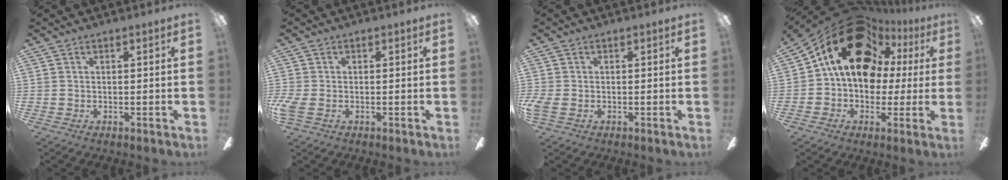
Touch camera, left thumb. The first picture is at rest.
{"total": 2.9, "force": [-1.0, 1.9, 2.0], "torque": [-0.046, 0.002, -0.020]}
{"total": 2.4, "force": [-0.8, 1.7, 1.5], "torque": [-0.032, 0.005, -0.017]}
{"total": 22.4, "force": [9.5, 14.8, 14.0], "torque": [-0.240, -0.033, 0.168]}